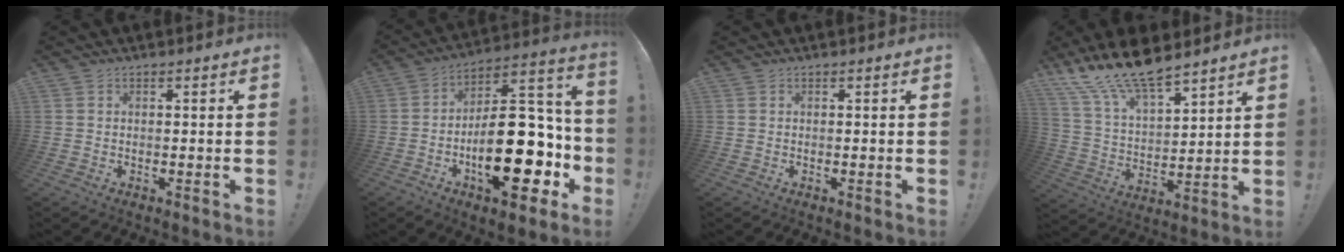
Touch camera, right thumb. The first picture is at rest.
{"total": 27.6, "force": [-6.9, 13.0, 23.4], "torque": [-0.360, 0.048, -0.094]}
{"total": 0.0}
{"total": 15.8, "force": [12.5, 5.2, 8.2], "torque": [-0.162, -0.084, 0.229]}